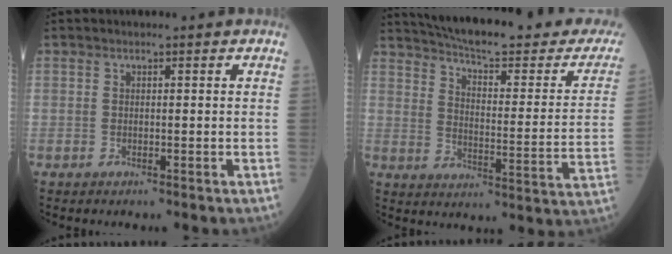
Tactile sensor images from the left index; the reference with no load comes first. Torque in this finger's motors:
{"motor_torque": [0.93, -1.21, 0.13, 0.08]}